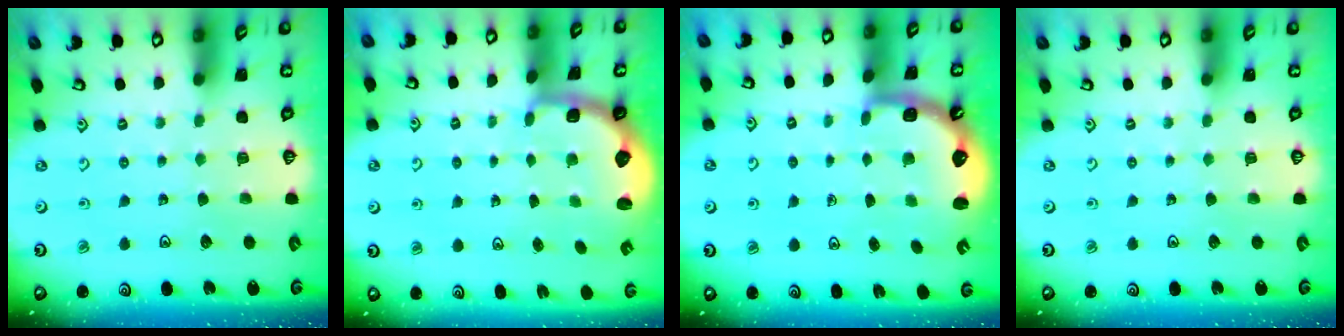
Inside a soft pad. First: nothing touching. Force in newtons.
{"total": 2.6, "press": 2.1, "slide": 1.7}
{"total": 2.8, "press": 2.5, "slide": 1.2}
{"total": 0.0}